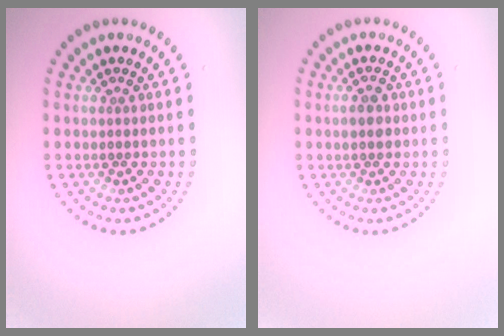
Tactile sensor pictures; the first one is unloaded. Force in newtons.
{"total": 1.6, "press": 1.6, "slide": 0.0}